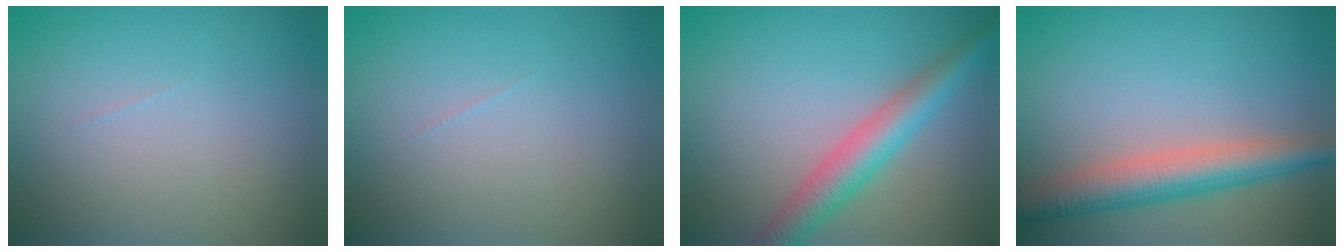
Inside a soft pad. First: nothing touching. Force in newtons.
{"total": 0.0}
{"total": 4.4, "press": 4.4, "slide": 0.2}
{"total": 5.5, "press": 5.5, "slide": 0.4}